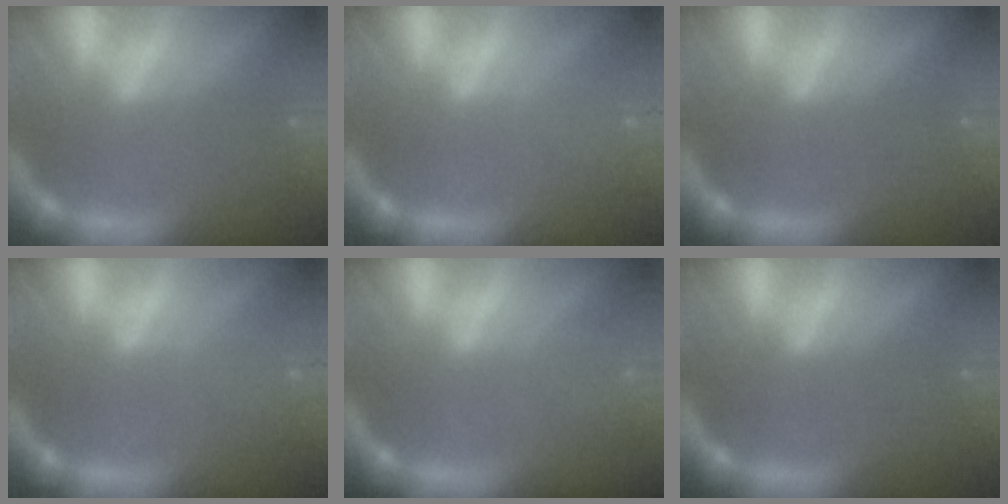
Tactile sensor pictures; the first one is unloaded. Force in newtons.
{"total": 3.0}
{"total": 0.0}
{"total": 3.0}
{"total": 2.4}
{"total": 0.0}